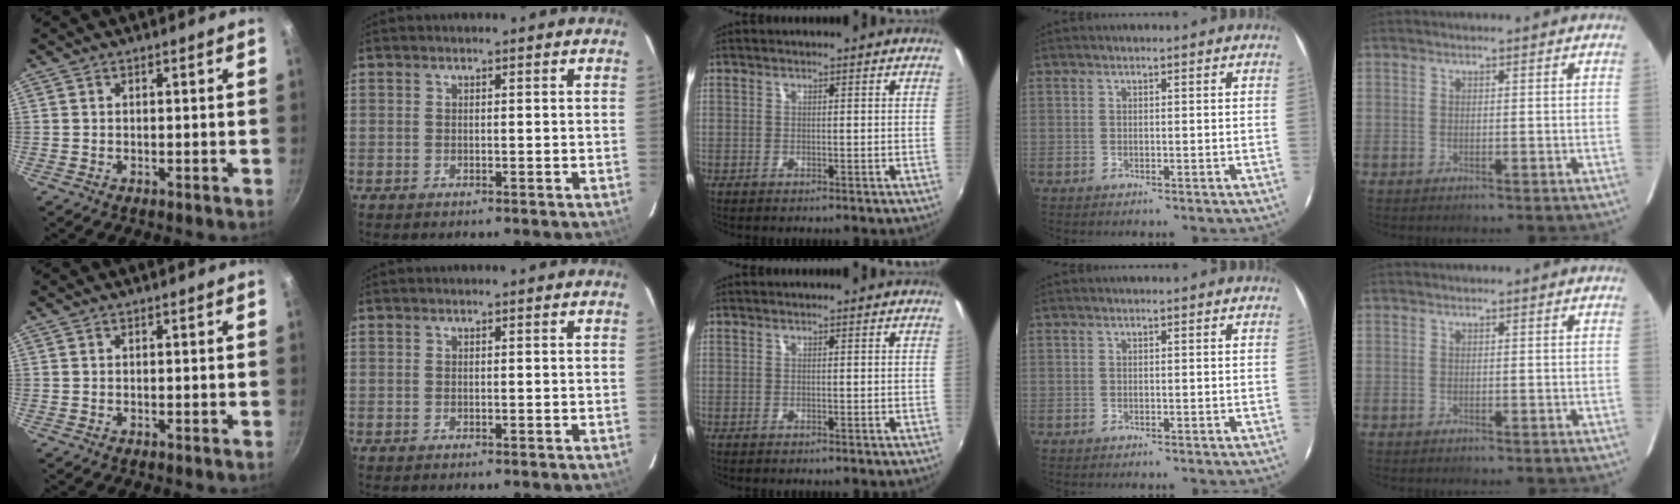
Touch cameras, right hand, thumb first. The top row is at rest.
{}